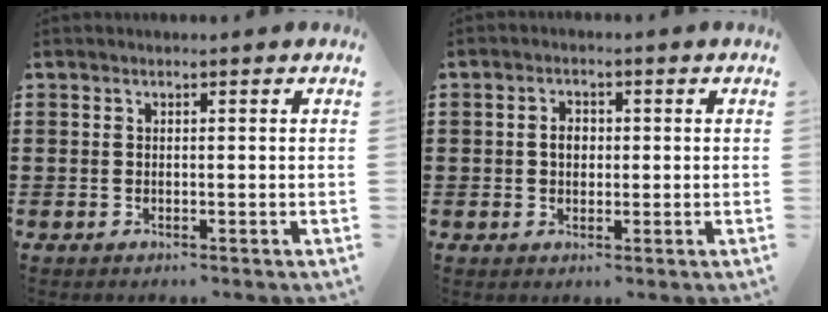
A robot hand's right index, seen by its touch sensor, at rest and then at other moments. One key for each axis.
{"total": 2.3, "fx": 0.0, "fy": 1.7, "fz": 1.6, "tx": -0.035, "ty": 0.007, "tz": -0.003}